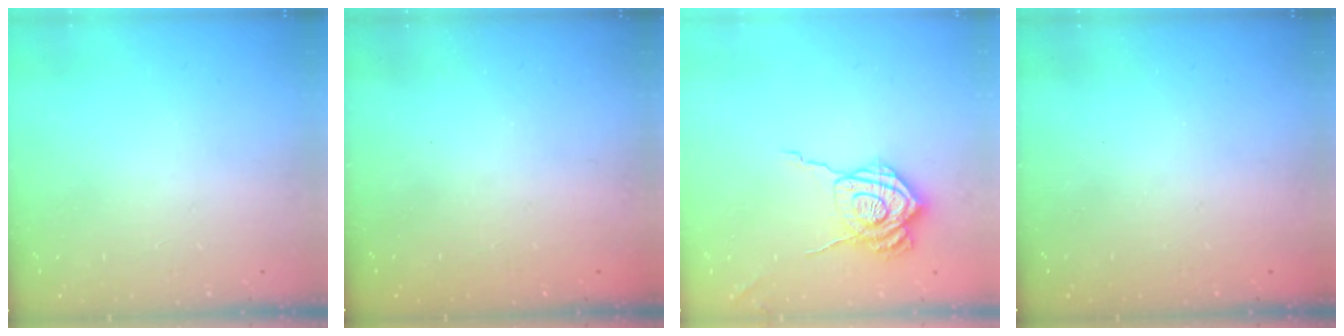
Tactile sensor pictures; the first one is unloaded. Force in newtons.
{"total": 2.5, "press": 2.4, "slide": 0.7}
{"total": 12.8, "press": 12.7, "slide": 1.2}
{"total": 2.6, "press": 2.5, "slide": 0.9}